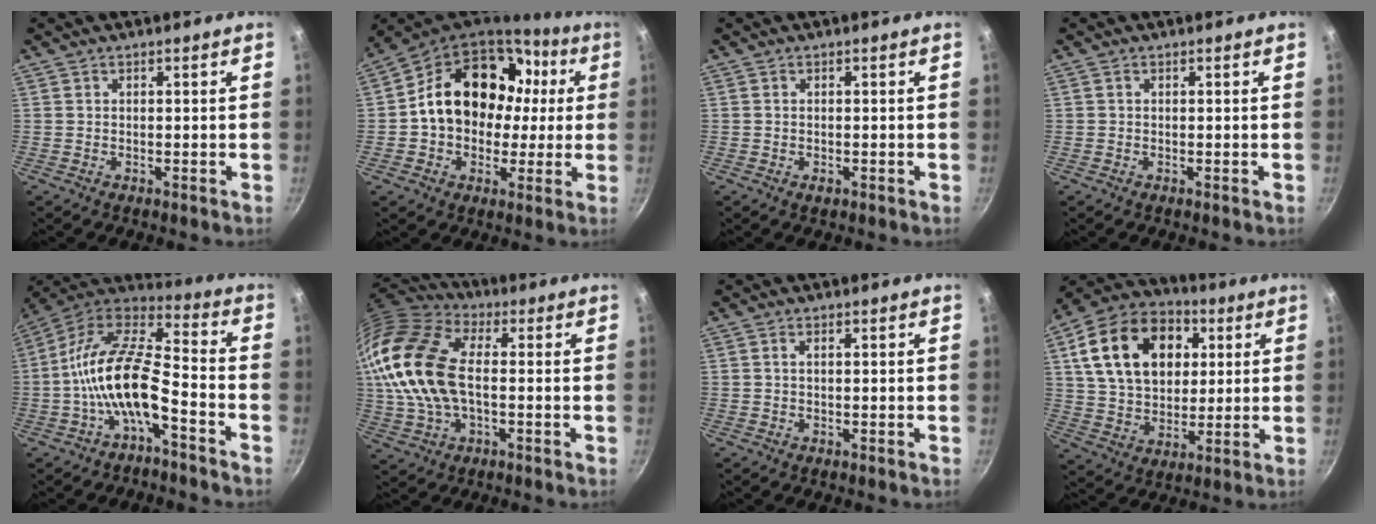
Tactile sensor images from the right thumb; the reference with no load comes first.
{"total": 21.1, "force": [2.7, 16.2, 13.4], "torque": [-0.188, 0.046, 0.041]}
{"total": 1.0, "force": [-0.4, 0.6, 0.7], "torque": [-0.012, 0.001, -0.006]}
{"total": 0.0}
{"total": 16.1, "force": [-5.6, 6.6, 13.5], "torque": [-0.255, 0.062, -0.117]}
{"total": 20.3, "force": [0.7, 12.1, 16.3], "torque": [-0.325, 0.029, 0.003]}
{"total": 0.7, "force": [0.2, 0.3, 0.6], "torque": [-0.011, 0.003, 0.002]}
{"total": 21.5, "force": [5.9, 15.1, 14.1], "torque": [-0.219, 0.007, 0.096]}